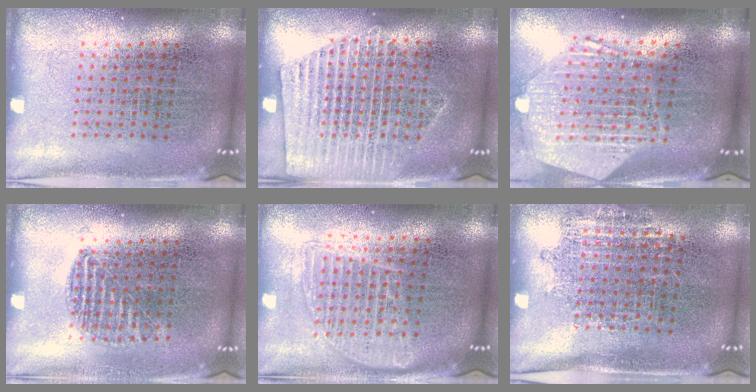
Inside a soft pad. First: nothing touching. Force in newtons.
{"total": 1.7, "press": 1.6, "slide": 0.4}
{"total": 2.8, "press": 2.2, "slide": 1.7}
{"total": 0.9, "press": 0.8, "slide": 0.3}
{"total": 1.6, "press": 1.4, "slide": 0.7}
{"total": 1.1, "press": 0.9, "slide": 0.7}